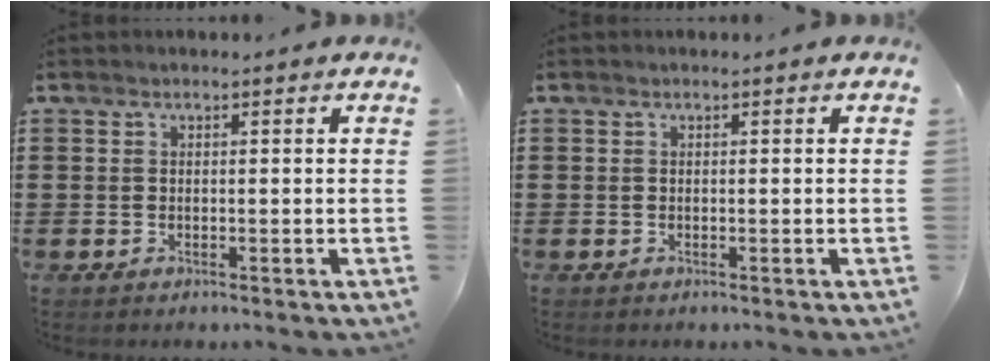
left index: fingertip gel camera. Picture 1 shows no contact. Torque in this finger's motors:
{"motor_torque": [0.08, -0.02, -0.08, -0.01]}